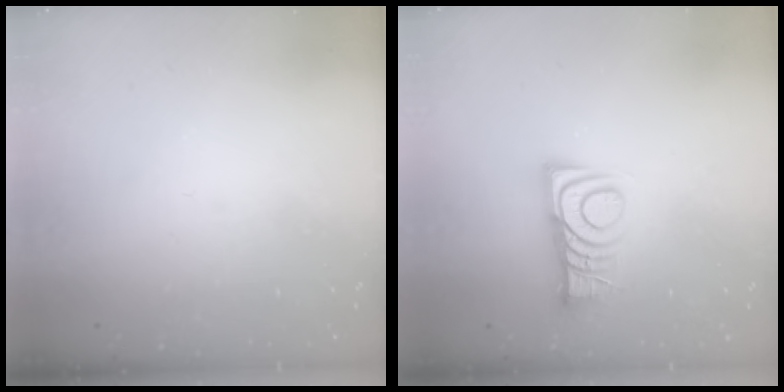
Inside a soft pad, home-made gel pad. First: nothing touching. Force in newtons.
{"total": 9.1, "press": 9.1, "slide": 0.4}